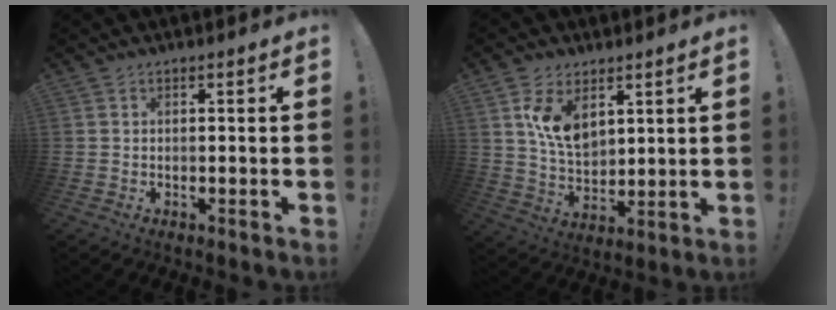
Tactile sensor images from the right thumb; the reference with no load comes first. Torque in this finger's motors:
{"motor_torque": [0.18, 0.24, 0.50, 0.62, 0.07]}